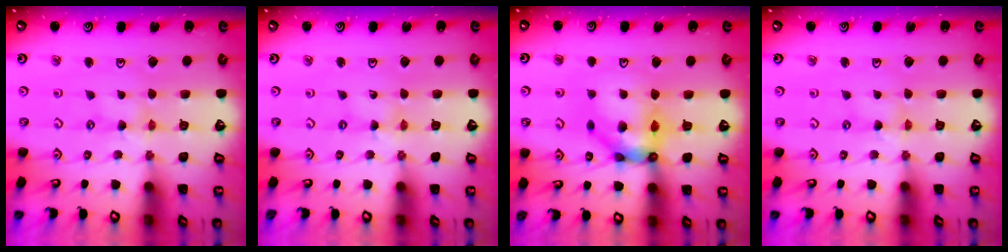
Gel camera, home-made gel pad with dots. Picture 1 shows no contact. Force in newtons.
{"total": 0.8, "press": 0.8, "slide": 0.1}
{"total": 12.7, "press": 12.5, "slide": 2.0}
{"total": 0.0}